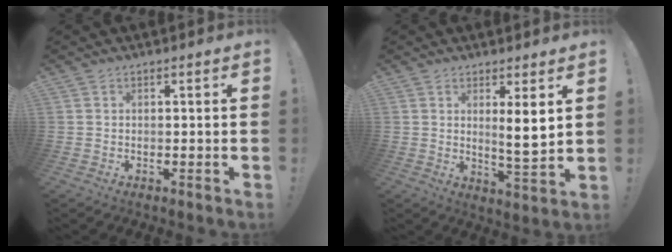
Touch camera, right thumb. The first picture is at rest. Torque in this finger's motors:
{"motor_torque": [0.12, 0.11, 0.34, 0.56, 0.03]}